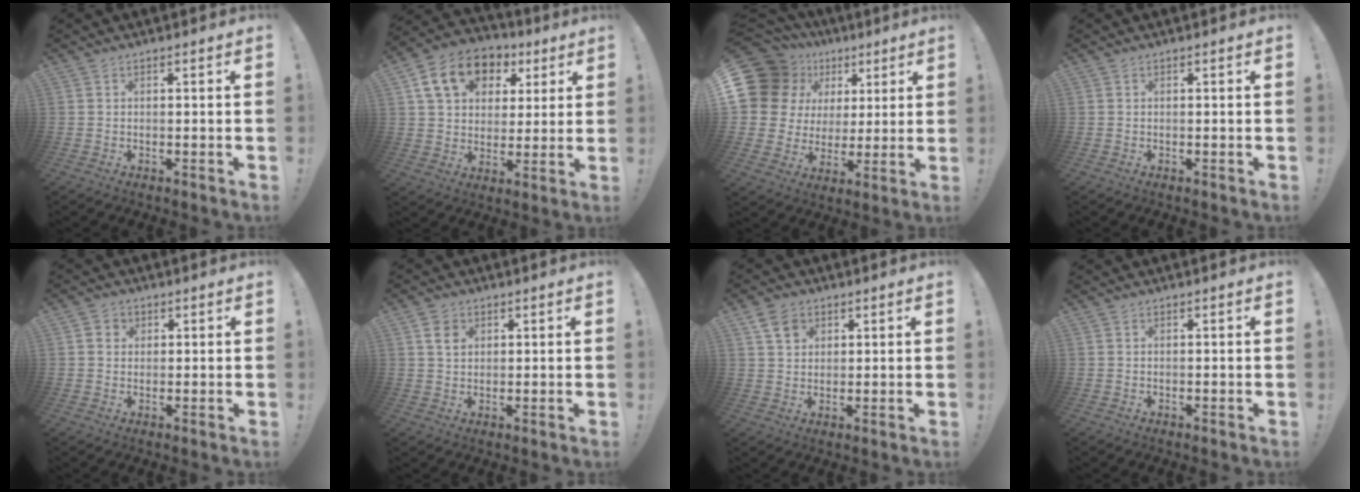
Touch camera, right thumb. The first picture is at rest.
{"total": 15.5, "force": [6.9, 11.6, 7.7], "torque": [-0.118, -0.019, 0.130]}
{"total": 16.0, "force": [6.4, 13.1, 6.6], "torque": [-0.115, -0.032, 0.145]}
{"total": 0.0}
{"total": 3.0, "force": [0.9, 2.6, 1.0], "torque": [-0.019, 0.005, 0.017]}
{"total": 4.3, "force": [1.8, 3.3, 2.2], "torque": [-0.028, 0.000, 0.032]}
{"total": 5.7, "force": [3.1, 4.2, 2.2], "torque": [-0.029, -0.007, 0.058]}
{"total": 0.0}